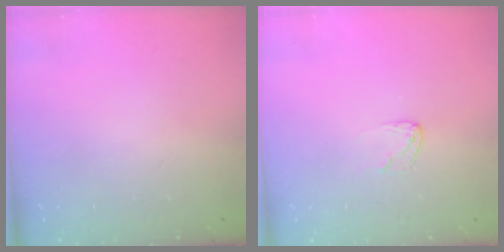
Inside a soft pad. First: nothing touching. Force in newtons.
{"total": 3.7, "press": 3.7, "slide": 0.3}